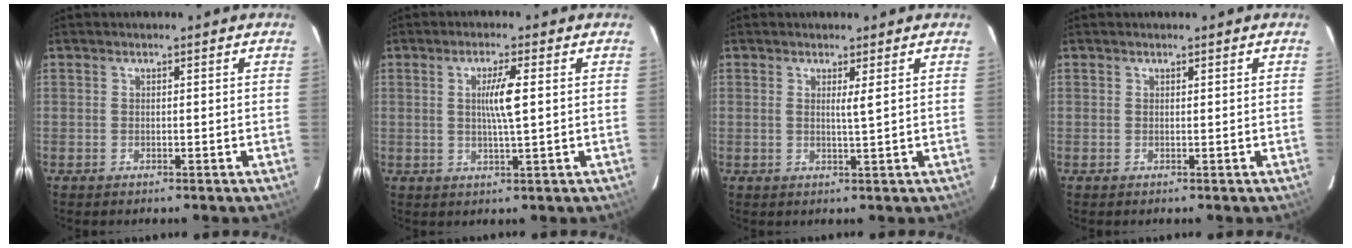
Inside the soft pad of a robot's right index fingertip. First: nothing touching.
{"total": 5.2, "force": [0.9, -0.1, 5.2], "torque": [-0.095, -0.003, 0.016]}
{"total": 1.6, "force": [0.6, -0.3, 1.4], "torque": [-0.028, -0.006, 0.010]}
{"total": 0.0}